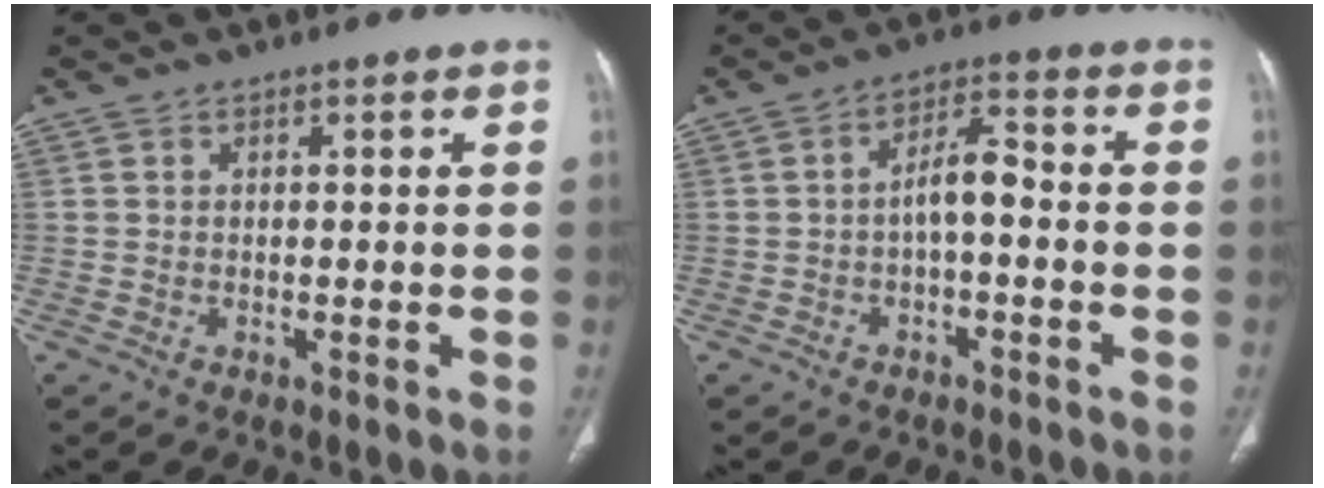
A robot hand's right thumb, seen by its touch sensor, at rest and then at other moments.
{"total": 5.3, "force": [-1.1, 2.2, 4.6], "torque": [-0.075, 0.031, -0.024]}